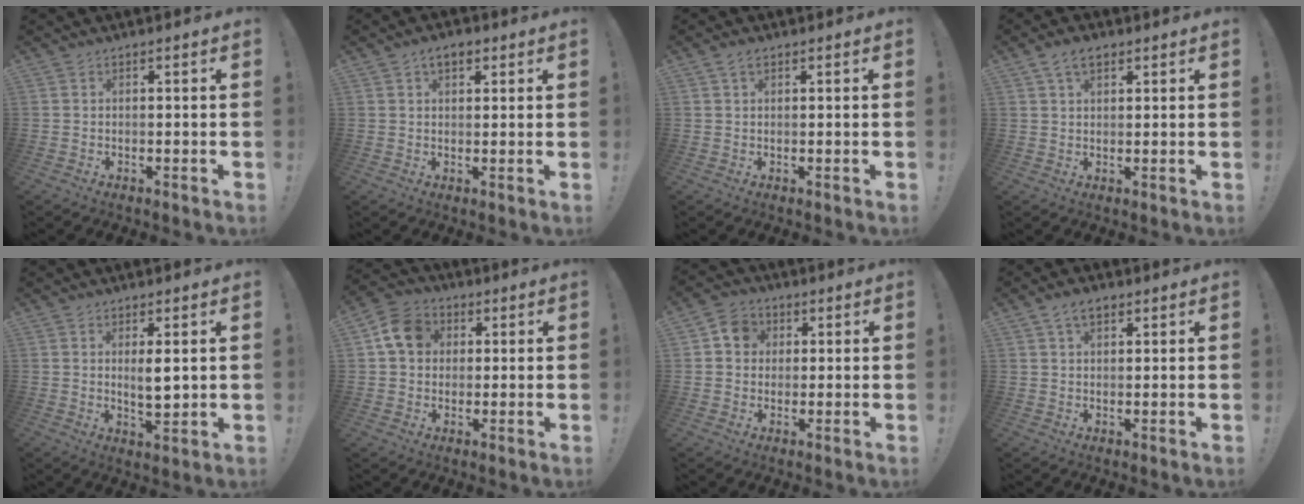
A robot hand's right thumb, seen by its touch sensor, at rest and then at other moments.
{"total": 4.3, "force": [2.0, 2.7, 2.8], "torque": [-0.041, 0.003, 0.034]}
{"total": 1.9, "force": [1.1, 1.0, 1.2], "torque": [-0.023, 0.003, 0.019]}
{"total": 5.5, "force": [2.9, 3.1, 3.4], "torque": [-0.063, -0.001, 0.056]}
{"total": 5.1, "force": [1.3, 1.6, 4.6], "torque": [-0.066, -0.011, 0.018]}
{"total": 10.7, "force": [2.9, 8.8, 5.4], "torque": [-0.087, 0.008, 0.063]}
{"total": 7.4, "force": [1.6, 6.7, 2.8], "torque": [-0.039, 0.006, 0.033]}
{"total": 4.8, "force": [2.6, 2.8, 2.9], "torque": [-0.052, 0.000, 0.049]}